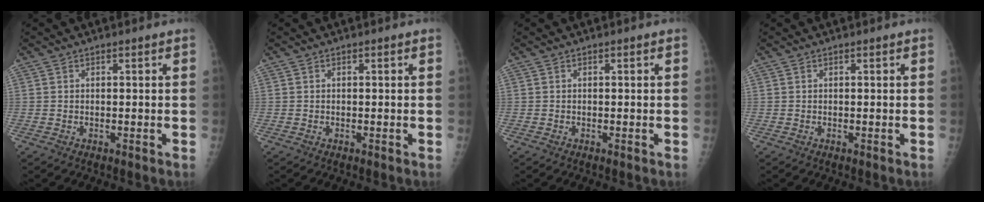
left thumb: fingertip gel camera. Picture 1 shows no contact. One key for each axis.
{"total": 0.0}
{"total": 0.0}
{"total": 0.0}